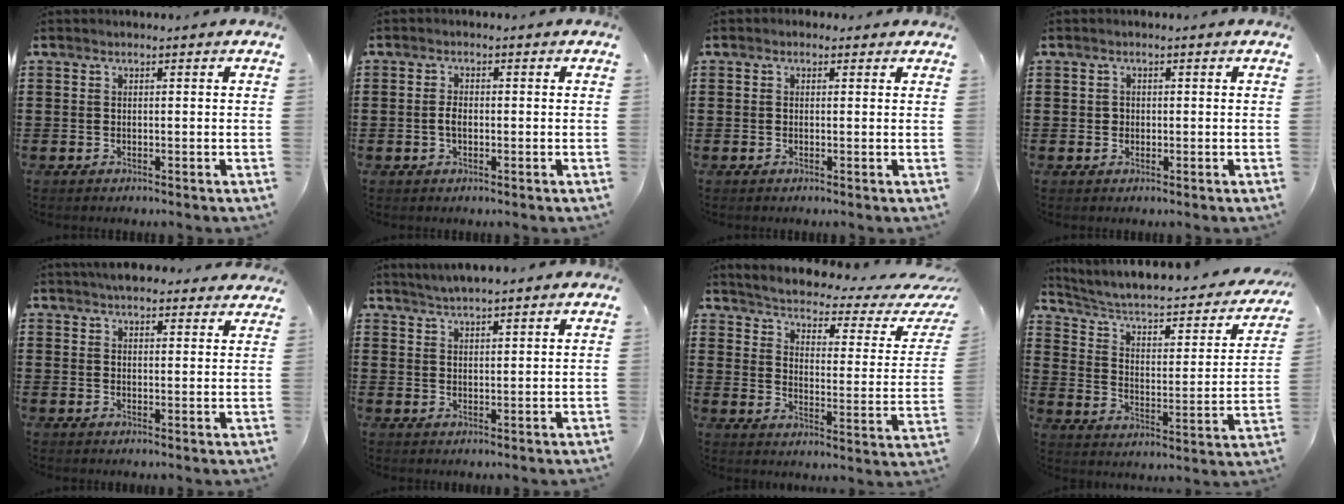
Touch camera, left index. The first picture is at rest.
{"total": 2.1, "force": [-0.3, 1.1, 1.8], "torque": [-0.043, 0.000, -0.009]}
{"total": 0.9, "force": [-0.2, 0.8, 0.4], "torque": [-0.011, 0.005, -0.004]}
{"total": 0.9, "force": [0.1, 0.9, 0.2], "torque": [-0.007, 0.006, 0.001]}
{"total": 4.1, "force": [3.8, 1.0, 1.0], "torque": [-0.020, -0.008, 0.071]}
{"total": 2.7, "force": [2.6, -0.2, 0.5], "torque": [-0.016, -0.003, 0.048]}
{"total": 2.5, "force": [2.1, 0.0, 1.2], "torque": [-0.043, -0.028, 0.025]}
{"total": 4.7, "force": [3.3, 1.6, 2.9], "torque": [-0.074, -0.029, 0.047]}